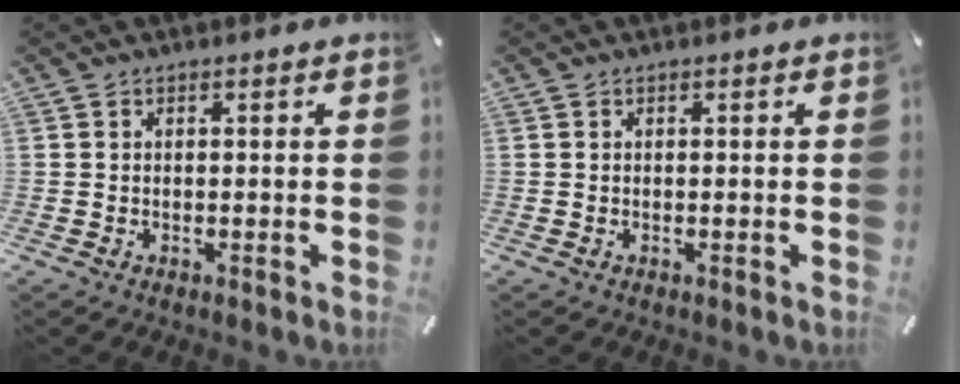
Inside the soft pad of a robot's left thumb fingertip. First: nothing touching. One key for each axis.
{"total": 0.0}